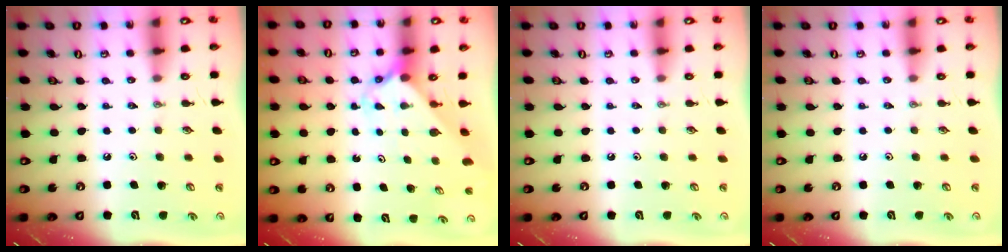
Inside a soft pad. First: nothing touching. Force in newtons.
{"total": 2.4, "press": 2.4, "slide": 0.3}
{"total": 0.0}
{"total": 0.0}